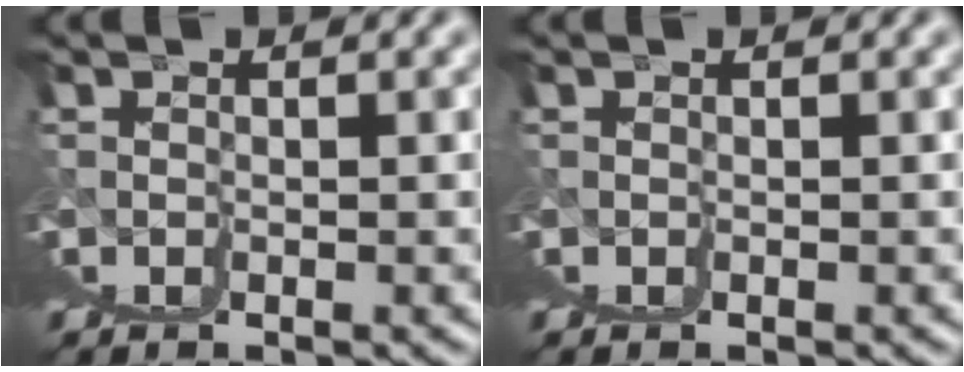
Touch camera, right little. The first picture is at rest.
{"total": 0.0}